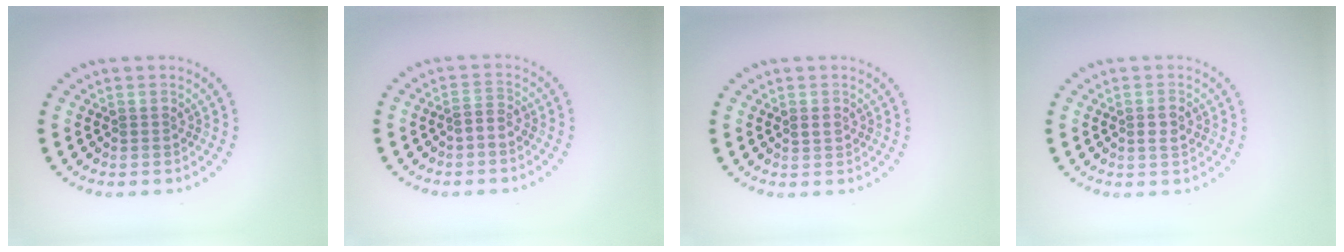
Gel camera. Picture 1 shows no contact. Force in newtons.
{"total": 1.3, "press": 1.0, "slide": 0.9}
{"total": 1.0, "press": 1.0, "slide": 0.1}
{"total": 1.4, "press": 1.3, "slide": 0.4}